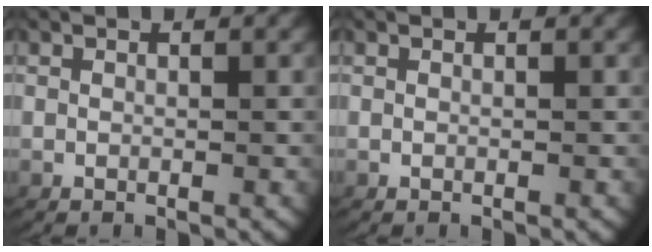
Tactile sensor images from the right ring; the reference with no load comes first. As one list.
[{"total": 0.0}]